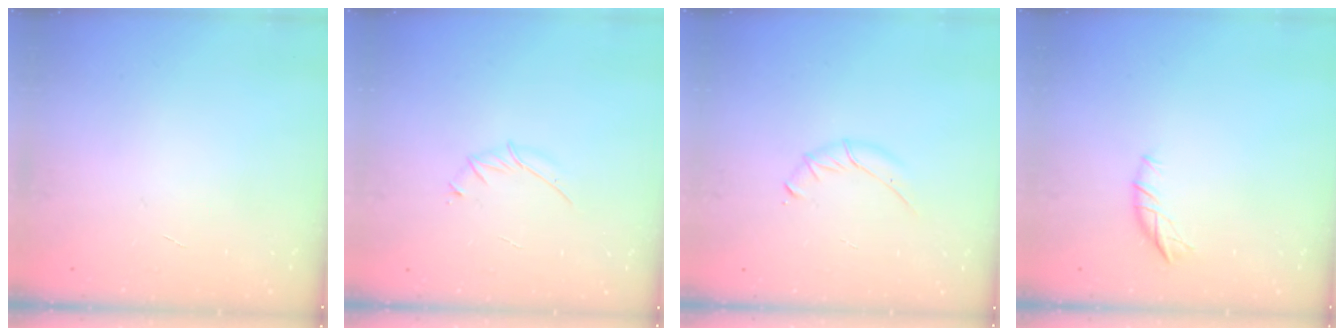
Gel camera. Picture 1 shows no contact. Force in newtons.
{"total": 3.3, "press": 3.2, "slide": 0.9}
{"total": 4.9, "press": 4.7, "slide": 1.3}
{"total": 5.5, "press": 5.4, "slide": 0.7}